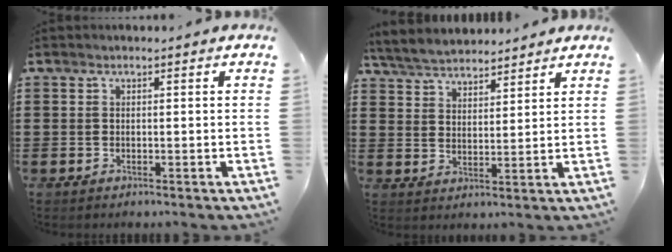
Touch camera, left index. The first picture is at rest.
{"total": 5.1, "force": [4.9, 1.1, 0.7], "torque": [-0.036, -0.014, 0.091]}